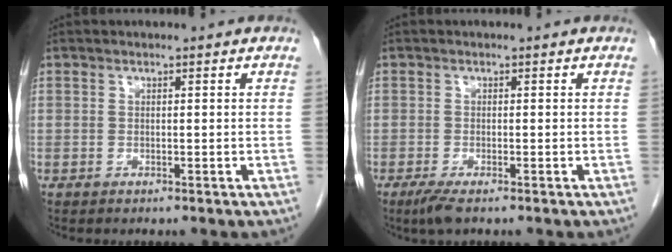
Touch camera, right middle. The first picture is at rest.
{"total": 2.4, "force": [-1.6, 0.3, 1.8], "torque": [-0.040, -0.007, -0.033]}